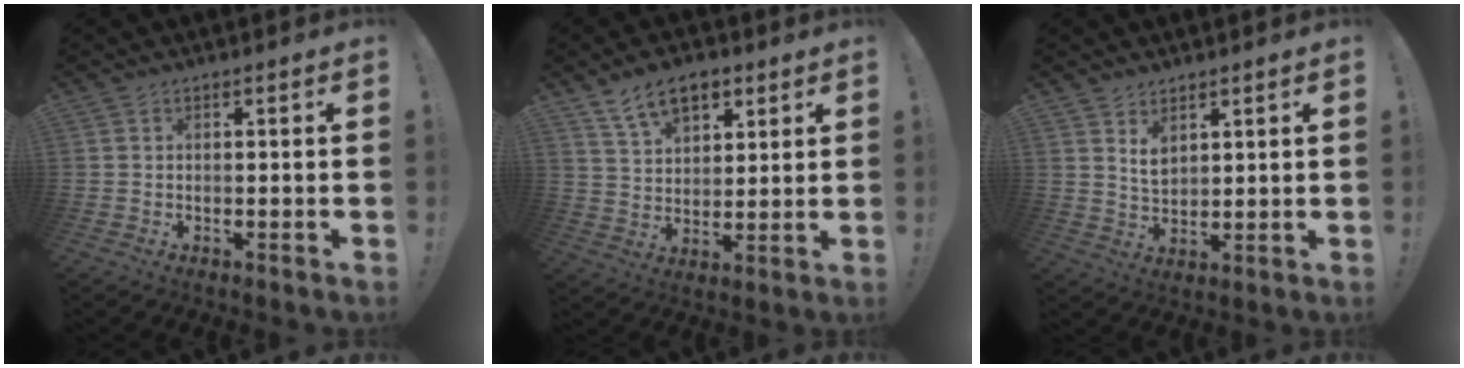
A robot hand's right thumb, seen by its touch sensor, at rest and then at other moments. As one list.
[{"total": 11.1, "force": [6.8, 6.6, 5.8], "torque": [-0.093, -0.024, 0.129]}, {"total": 5.1, "force": [3.3, 3.1, 2.4], "torque": [-0.028, -0.023, 0.058]}]